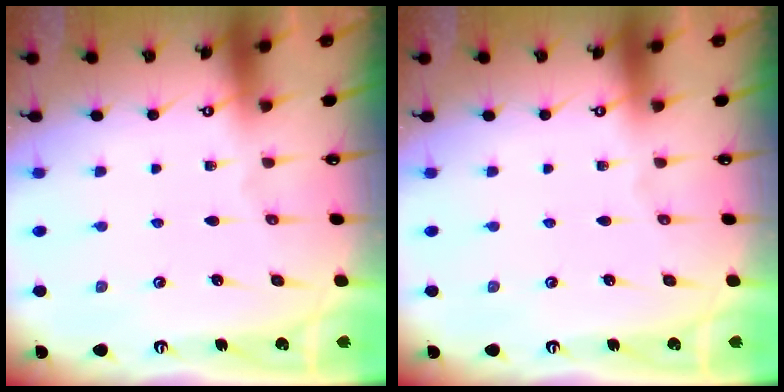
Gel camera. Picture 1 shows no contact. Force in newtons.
{"total": 0.0}